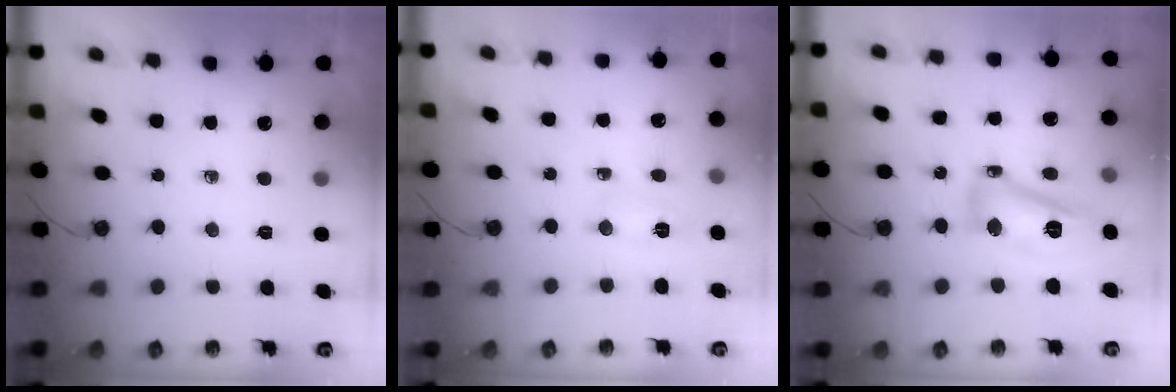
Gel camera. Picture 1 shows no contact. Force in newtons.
{"total": 2.9, "press": 2.7, "slide": 1.0}
{"total": 16.2, "press": 16.1, "slide": 1.1}